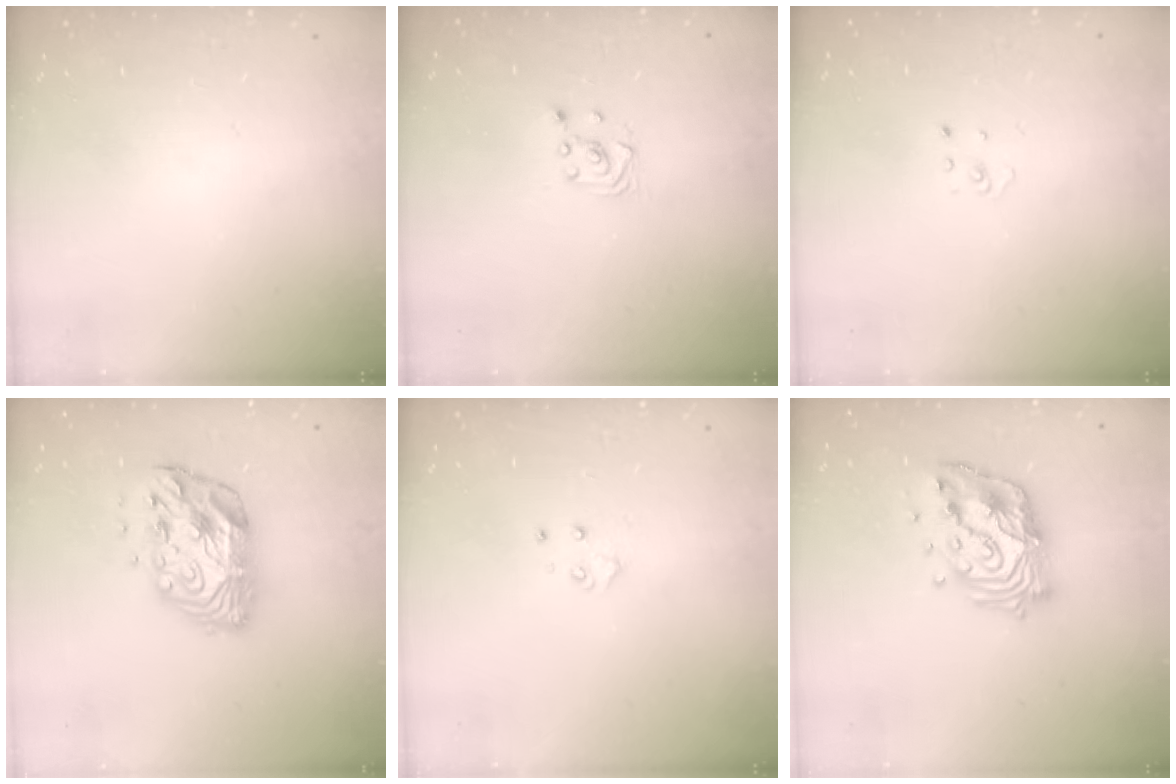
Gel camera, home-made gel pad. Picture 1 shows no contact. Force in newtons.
{"total": 3.1, "press": 2.8, "slide": 1.3}
{"total": 1.5, "press": 1.5, "slide": 0.1}
{"total": 12.5, "press": 12.5, "slide": 0.9}
{"total": 4.2, "press": 4.2, "slide": 0.4}
{"total": 16.7, "press": 16.7, "slide": 1.4}